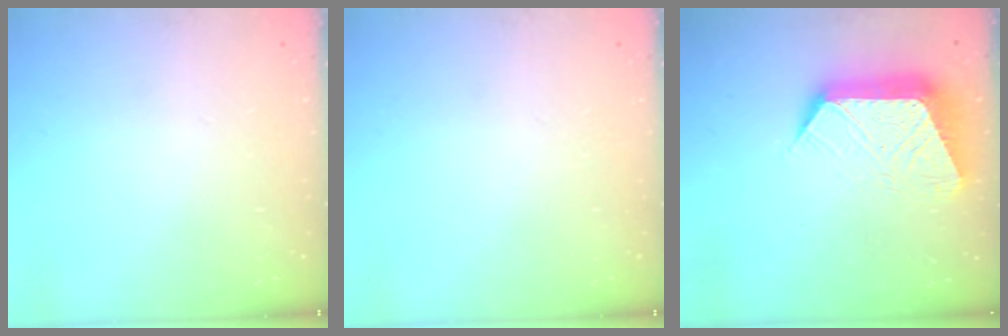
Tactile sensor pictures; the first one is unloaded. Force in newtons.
{"total": 0.0}
{"total": 13.1, "press": 13.1, "slide": 1.2}